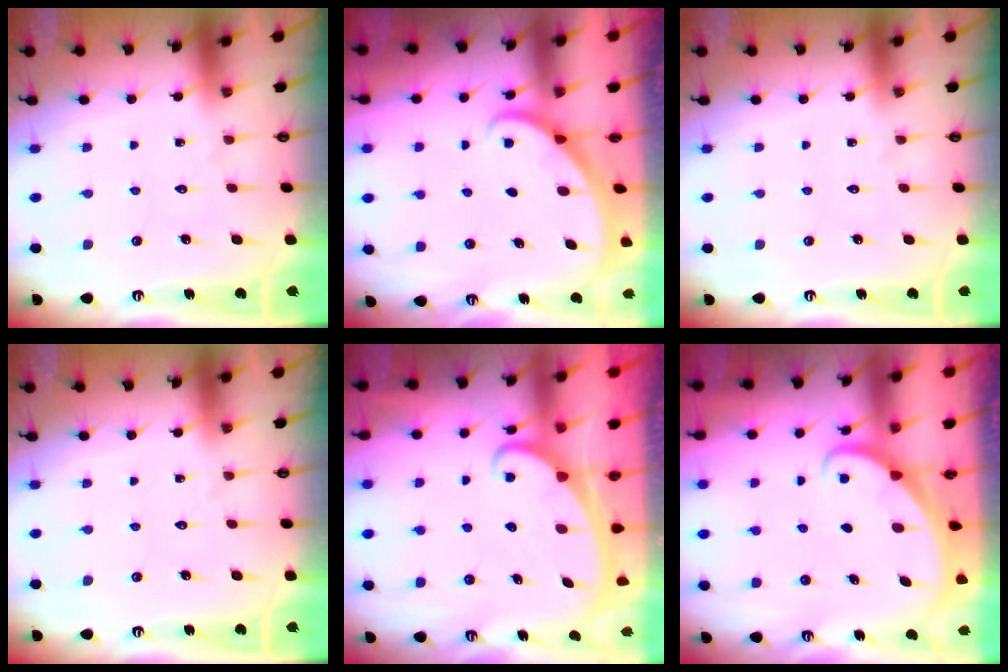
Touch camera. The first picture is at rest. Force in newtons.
{"total": 1.9, "press": 1.9, "slide": 0.1}
{"total": 0.0}
{"total": 0.0}
{"total": 2.4, "press": 2.4, "slide": 0.3}
{"total": 1.8, "press": 1.8, "slide": 0.0}